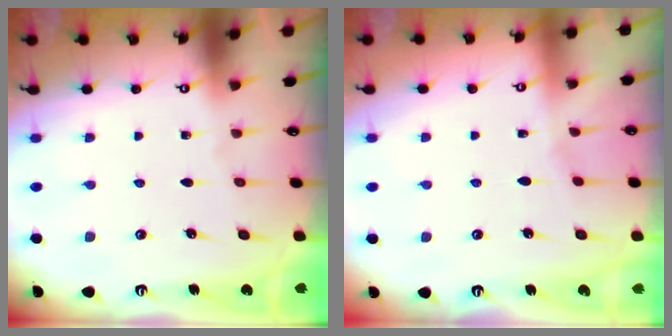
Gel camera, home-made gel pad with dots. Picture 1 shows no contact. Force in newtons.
{"total": 2.9, "press": 2.9, "slide": 0.5}